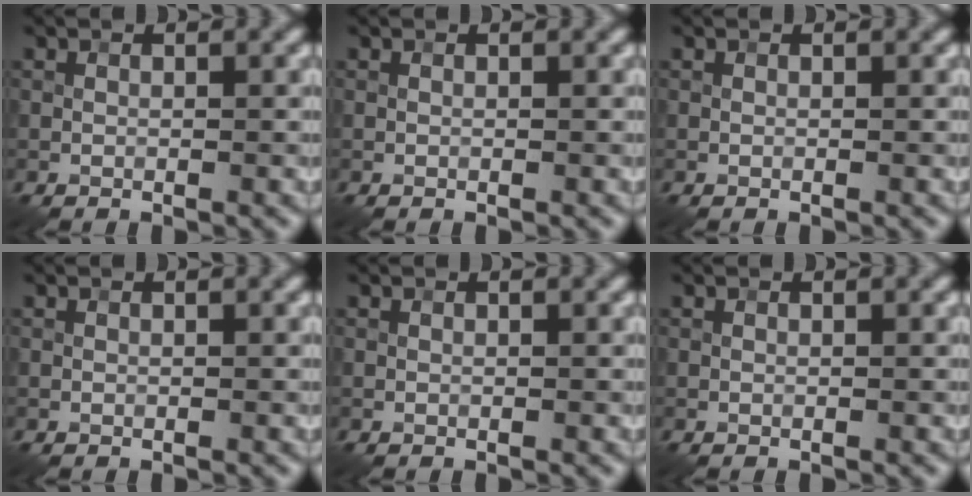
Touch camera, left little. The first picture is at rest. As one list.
[{"total": 0.0}, {"total": 0.0}, {"total": 0.0}, {"total": 0.0}, {"total": 0.0}]